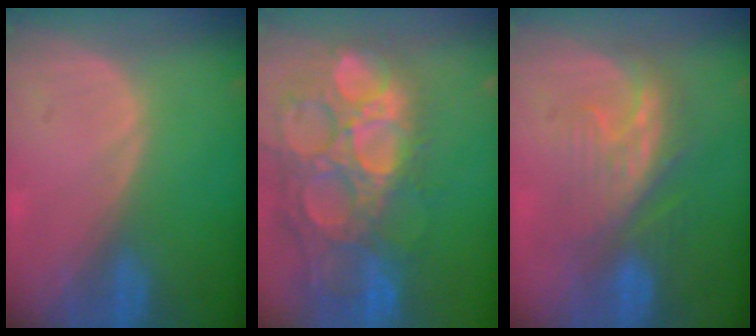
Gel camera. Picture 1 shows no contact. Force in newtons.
{"total": 15.8, "press": 13.1, "slide": 9.0}
{"total": 7.7, "press": 7.5, "slide": 1.5}